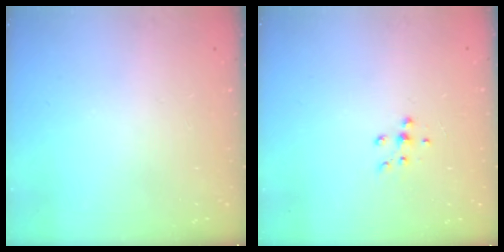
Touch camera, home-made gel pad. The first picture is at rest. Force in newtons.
{"total": 5.9, "press": 5.8, "slide": 0.8}